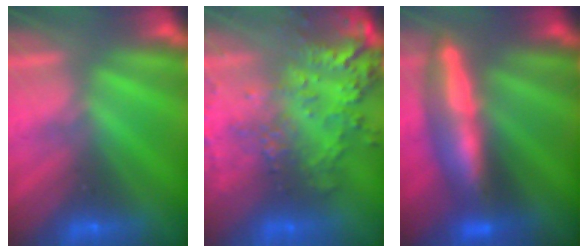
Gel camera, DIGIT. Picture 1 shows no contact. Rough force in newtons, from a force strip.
{"total": 7.7}
{"total": 8.4}